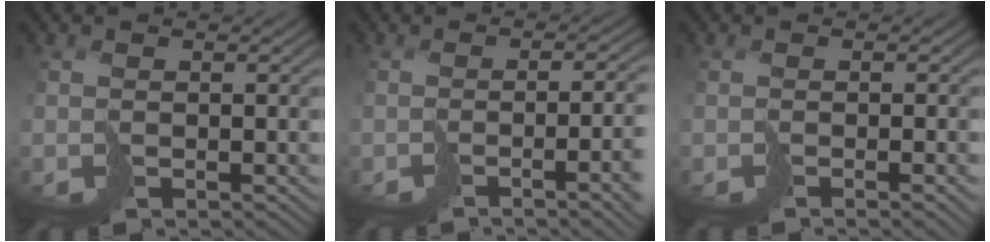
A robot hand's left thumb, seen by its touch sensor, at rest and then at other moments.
{"total": 8.9, "force": [-2.3, 2.8, 8.1], "torque": [-0.087, -0.010, -0.034]}
{"total": 2.3, "force": [-0.8, 0.3, 2.1], "torque": [-0.030, 0.001, -0.018]}